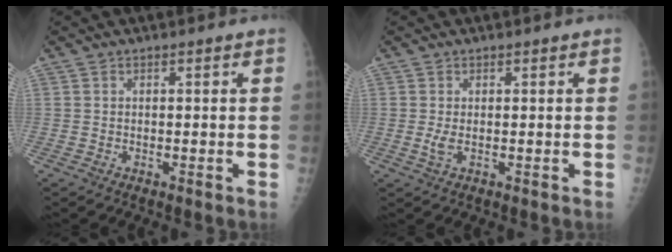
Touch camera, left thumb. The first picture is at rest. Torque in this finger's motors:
{"motor_torque": [-0.14, 0.13, 0.11, -0.04, 0.02]}